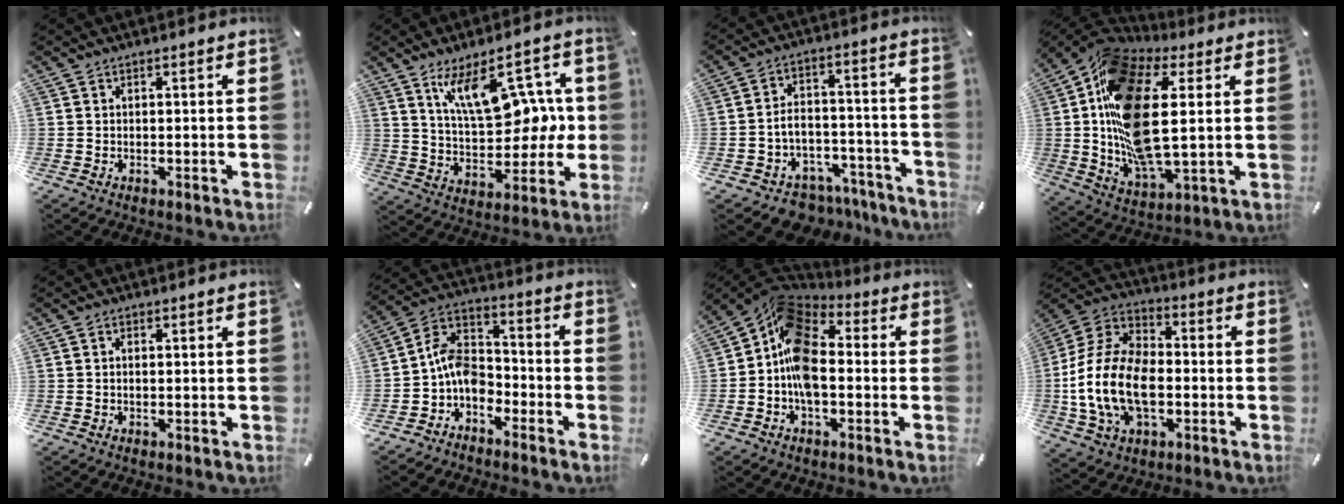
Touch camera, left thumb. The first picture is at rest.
{"total": 16.6, "force": [7.4, 9.2, 11.7], "torque": [-0.189, -0.018, 0.133]}
{"total": 7.3, "force": [-3.6, 6.0, 2.1], "torque": [-0.036, 0.024, -0.057]}
{"total": 22.3, "force": [4.8, 11.5, 18.4], "torque": [-0.380, -0.027, 0.082]}
{"total": 0.9, "force": [0.1, 0.5, 0.8], "torque": [-0.016, 0.002, 0.000]}
{"total": 8.5, "force": [-4.4, 6.1, 4.0], "torque": [-0.089, 0.023, -0.087]}
{"total": 13.8, "force": [-1.8, 9.2, 10.2], "torque": [-0.215, 0.012, -0.038]}
{"total": 18.0, "force": [-4.5, 12.1, 12.5], "torque": [-0.286, 0.021, -0.087]}